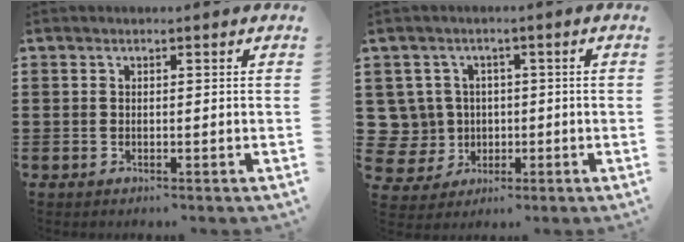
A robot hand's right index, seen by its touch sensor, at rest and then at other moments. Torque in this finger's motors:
{"motor_torque": [-0.43, 1.71, 0.00, -0.06]}